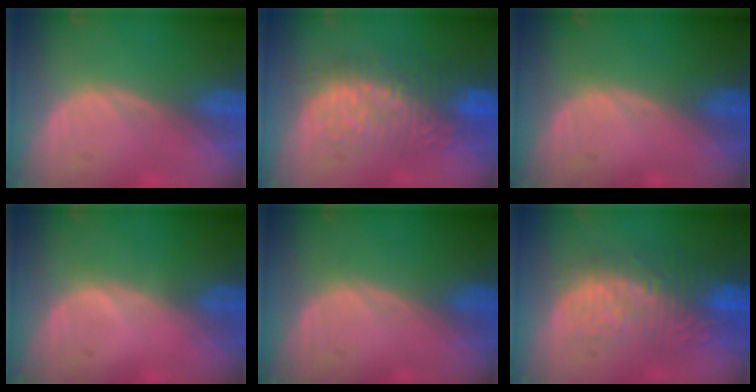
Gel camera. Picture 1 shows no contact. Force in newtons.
{"total": 9.5, "press": 8.8, "slide": 3.5}
{"total": 0.0}
{"total": 0.5, "press": 0.1, "slide": 0.5}
{"total": 0.0}
{"total": 11.1, "press": 9.7, "slide": 5.5}